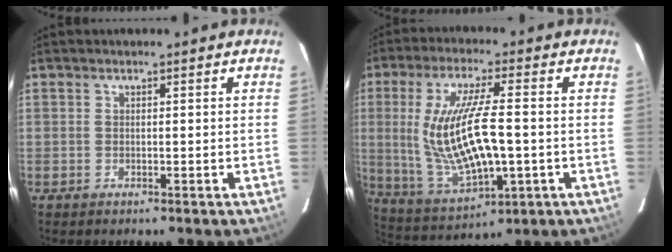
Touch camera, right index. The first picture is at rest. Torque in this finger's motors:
{"motor_torque": [1.48, 0.06, 1.05, 0.20]}